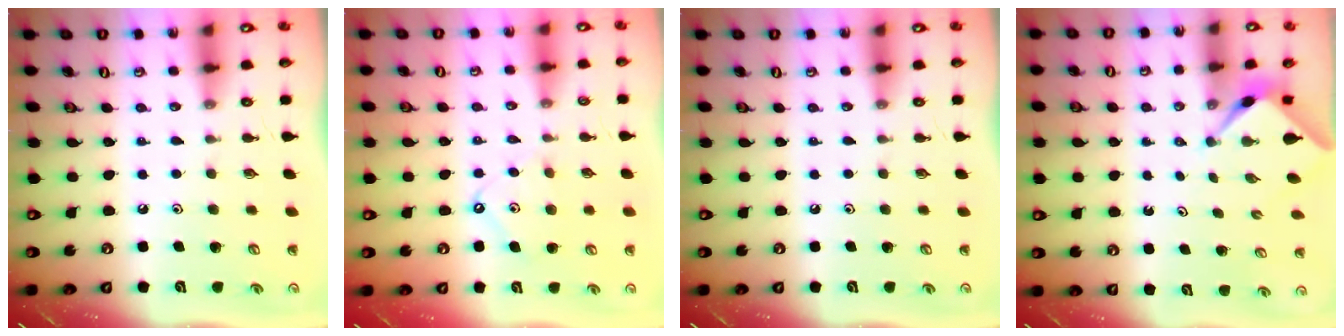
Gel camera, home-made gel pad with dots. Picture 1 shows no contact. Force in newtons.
{"total": 7.4, "press": 7.4, "slide": 0.8}
{"total": 0.0}
{"total": 2.2, "press": 2.2, "slide": 0.3}